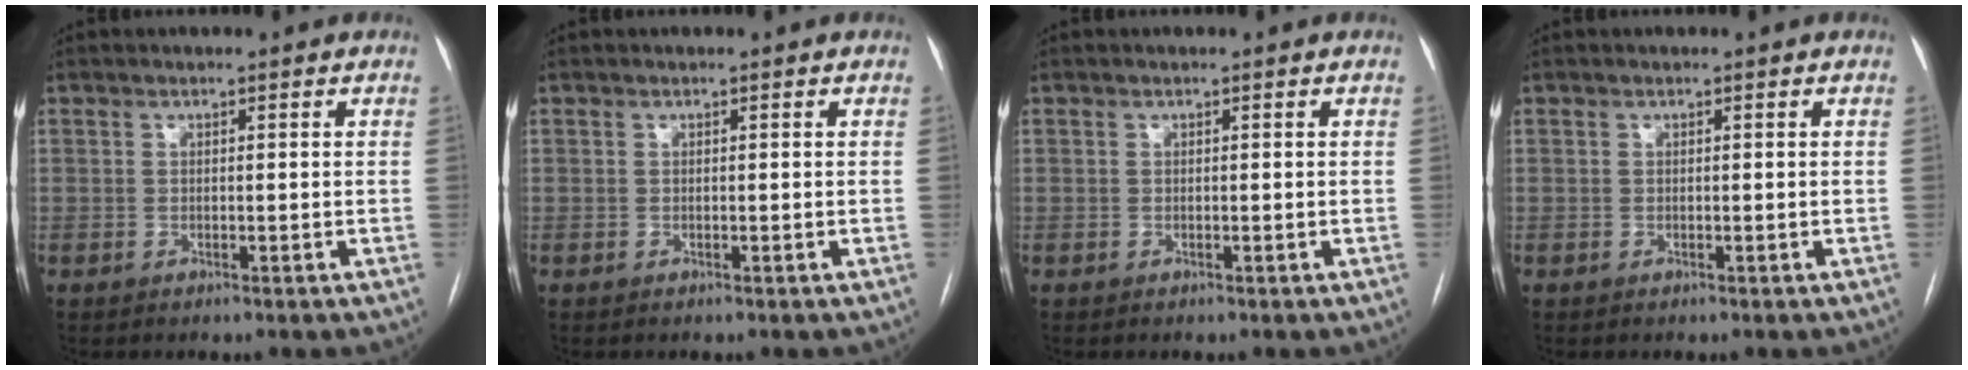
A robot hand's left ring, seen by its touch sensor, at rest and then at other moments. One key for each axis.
{"total": 0.0}
{"total": 0.0}
{"total": 0.0}